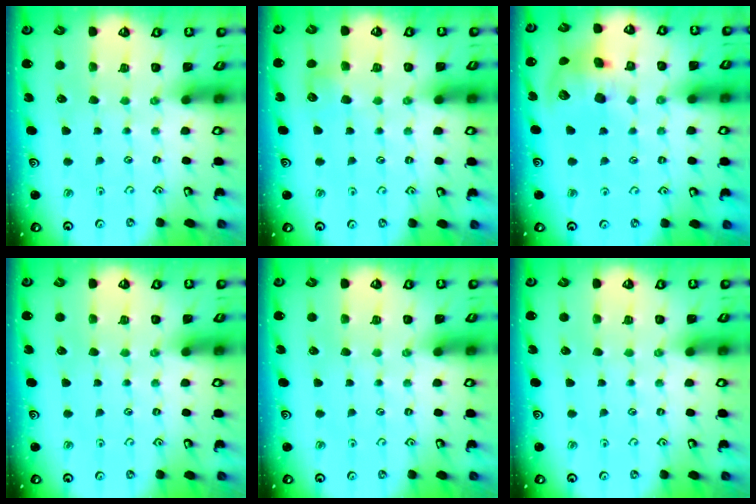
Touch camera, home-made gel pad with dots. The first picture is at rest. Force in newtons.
{"total": 5.7, "press": 5.7, "slide": 0.7}
{"total": 12.8, "press": 12.7, "slide": 2.0}
{"total": 0.0}
{"total": 0.0}
{"total": 0.0}